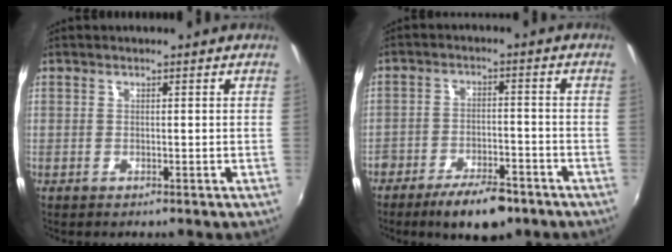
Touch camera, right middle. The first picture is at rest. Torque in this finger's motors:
{"motor_torque": [0.12, -0.11, 0.10, 0.06]}